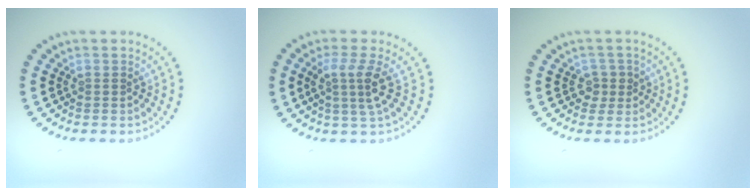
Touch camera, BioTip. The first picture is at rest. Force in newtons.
{"total": 2.9, "press": 2.1, "slide": 2.0}
{"total": 1.3, "press": 1.2, "slide": 0.6}